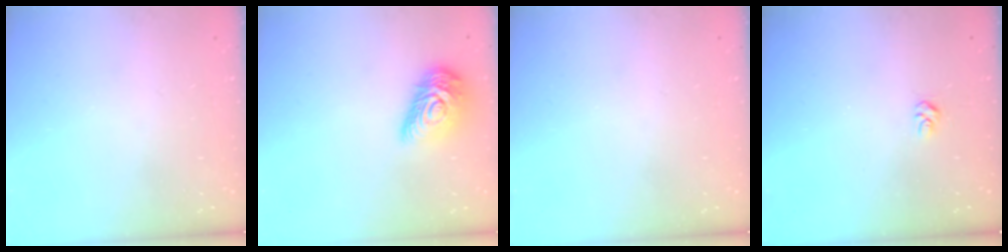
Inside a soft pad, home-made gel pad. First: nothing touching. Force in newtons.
{"total": 14.0, "press": 14.0, "slide": 0.7}
{"total": 0.0}
{"total": 3.9, "press": 3.9, "slide": 0.3}